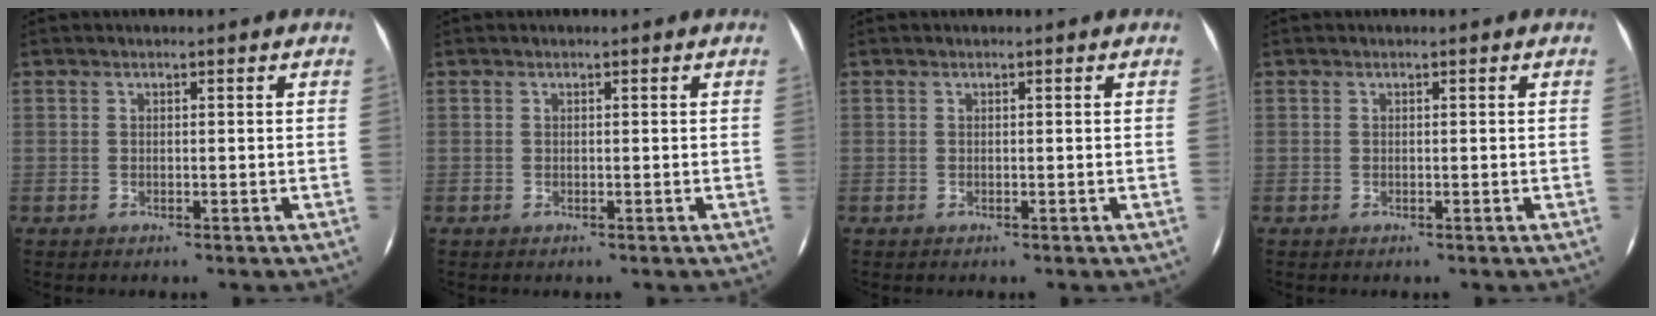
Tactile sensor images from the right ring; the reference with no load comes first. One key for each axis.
{"total": 0.0}
{"total": 0.0}
{"total": 0.0}